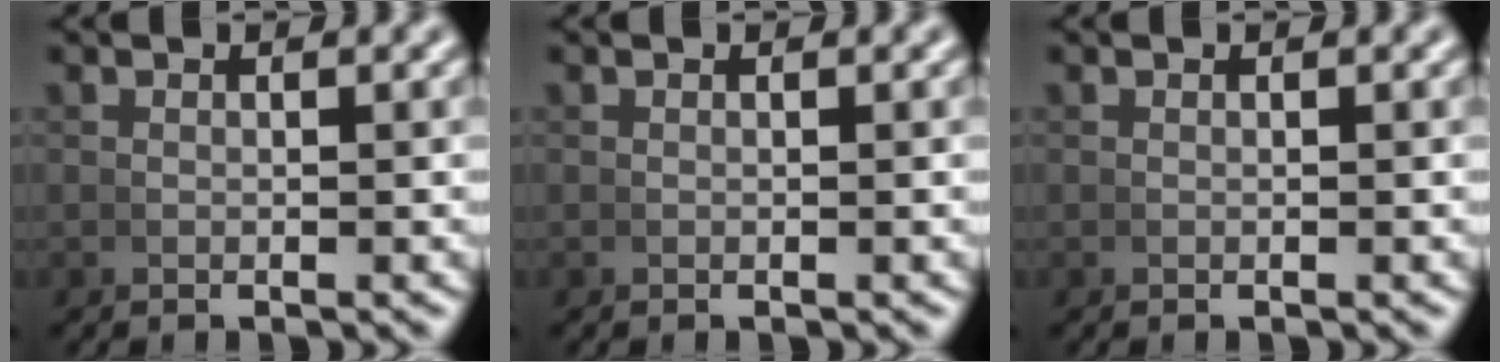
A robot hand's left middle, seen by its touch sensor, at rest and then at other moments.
{"total": 0.0}
{"total": 0.0}